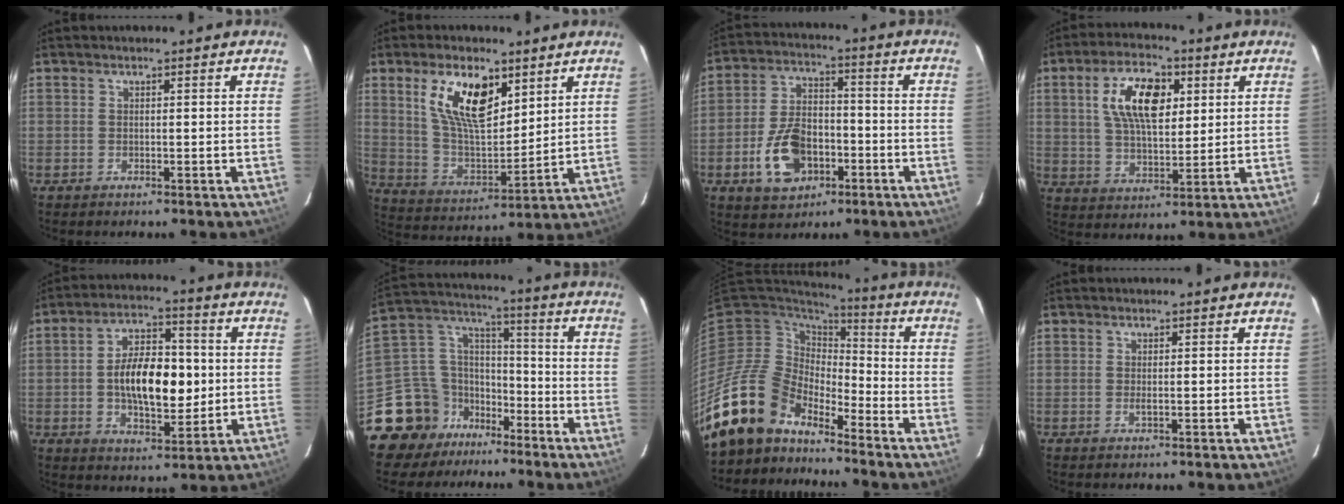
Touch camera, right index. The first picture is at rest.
{"total": 14.6, "force": [7.3, 6.5, 10.8], "torque": [-0.201, 0.006, 0.149]}
{"total": 12.5, "force": [-5.0, 7.8, 8.3], "torque": [-0.172, 0.015, -0.073]}
{"total": 12.5, "force": [4.0, 6.1, 10.1], "torque": [-0.186, 0.019, 0.075]}
{"total": 14.0, "force": [-0.3, 6.9, 12.1], "torque": [-0.210, 0.014, 0.001]}
{"total": 16.6, "force": [-12.2, 10.3, 4.5], "torque": [-0.122, 0.053, -0.205]}
{"total": 16.2, "force": [-13.8, 7.4, 4.3], "torque": [-0.105, 0.007, -0.255]}
{"total": 0.8, "force": [0.0, -0.1, 0.8], "torque": [-0.016, 0.000, 0.001]}